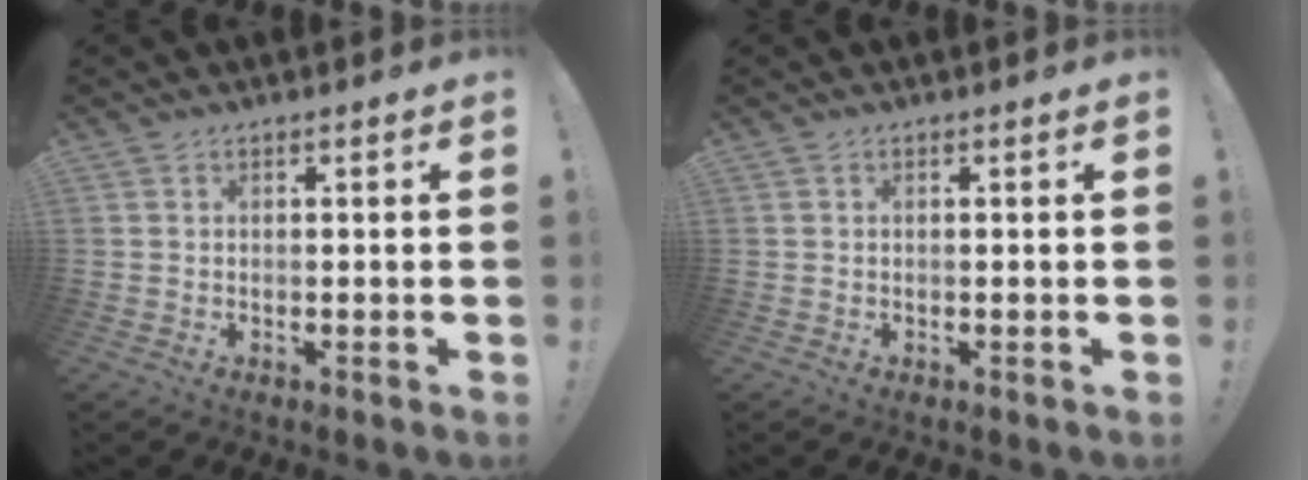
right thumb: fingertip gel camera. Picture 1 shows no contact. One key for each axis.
{"total": 0.0}